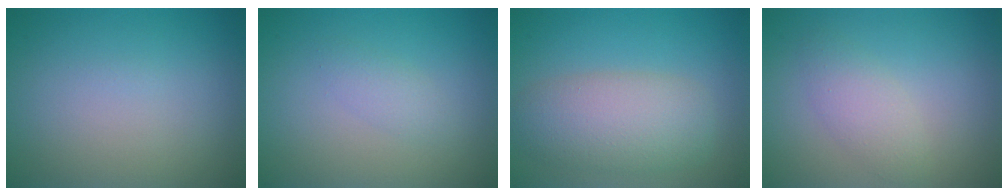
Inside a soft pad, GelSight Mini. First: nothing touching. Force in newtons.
{"total": 1.4, "press": 1.3, "slide": 0.1}
{"total": 5.1, "press": 5.1, "slide": 0.6}
{"total": 2.3, "press": 2.3, "slide": 0.2}